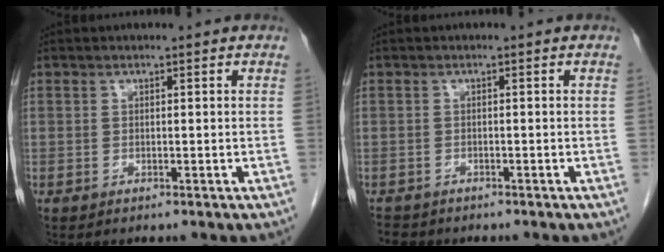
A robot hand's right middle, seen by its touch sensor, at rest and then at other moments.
{"total": 2.2, "force": [-2.0, 1.0, 0.2], "torque": [-0.009, -0.003, -0.031]}